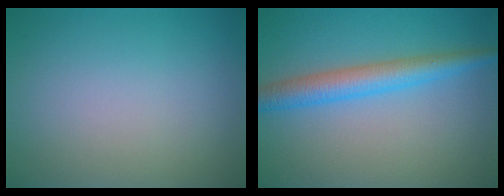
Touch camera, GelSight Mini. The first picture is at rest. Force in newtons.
{"total": 4.0, "press": 4.0, "slide": 0.2}